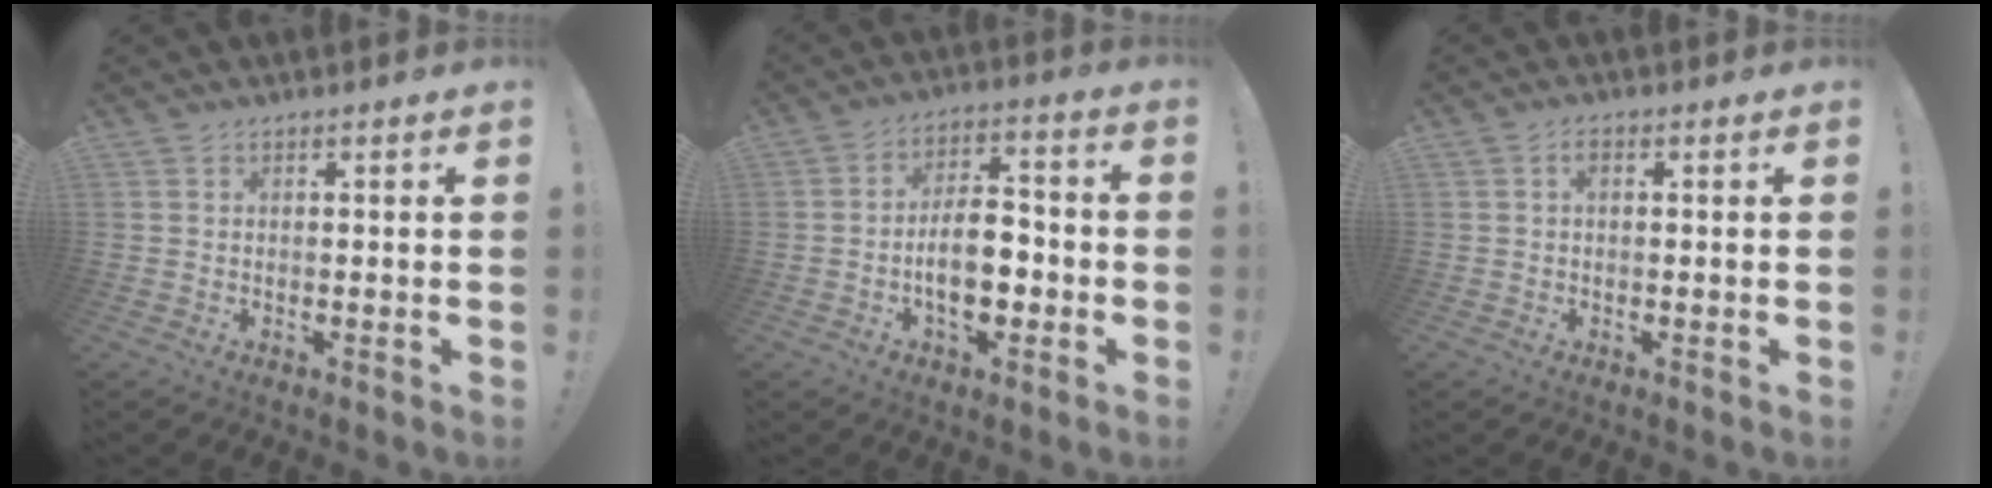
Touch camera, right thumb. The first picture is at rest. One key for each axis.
{"total": 11.9, "fx": -3.3, "fy": 6.7, "fz": 9.3, "tx": -0.149, "ty": 0.012, "tz": -0.061}
{"total": 1.3, "fx": 0.3, "fy": 0.6, "fz": 1.1, "tx": -0.016, "ty": 0.001, "tz": 0.002}